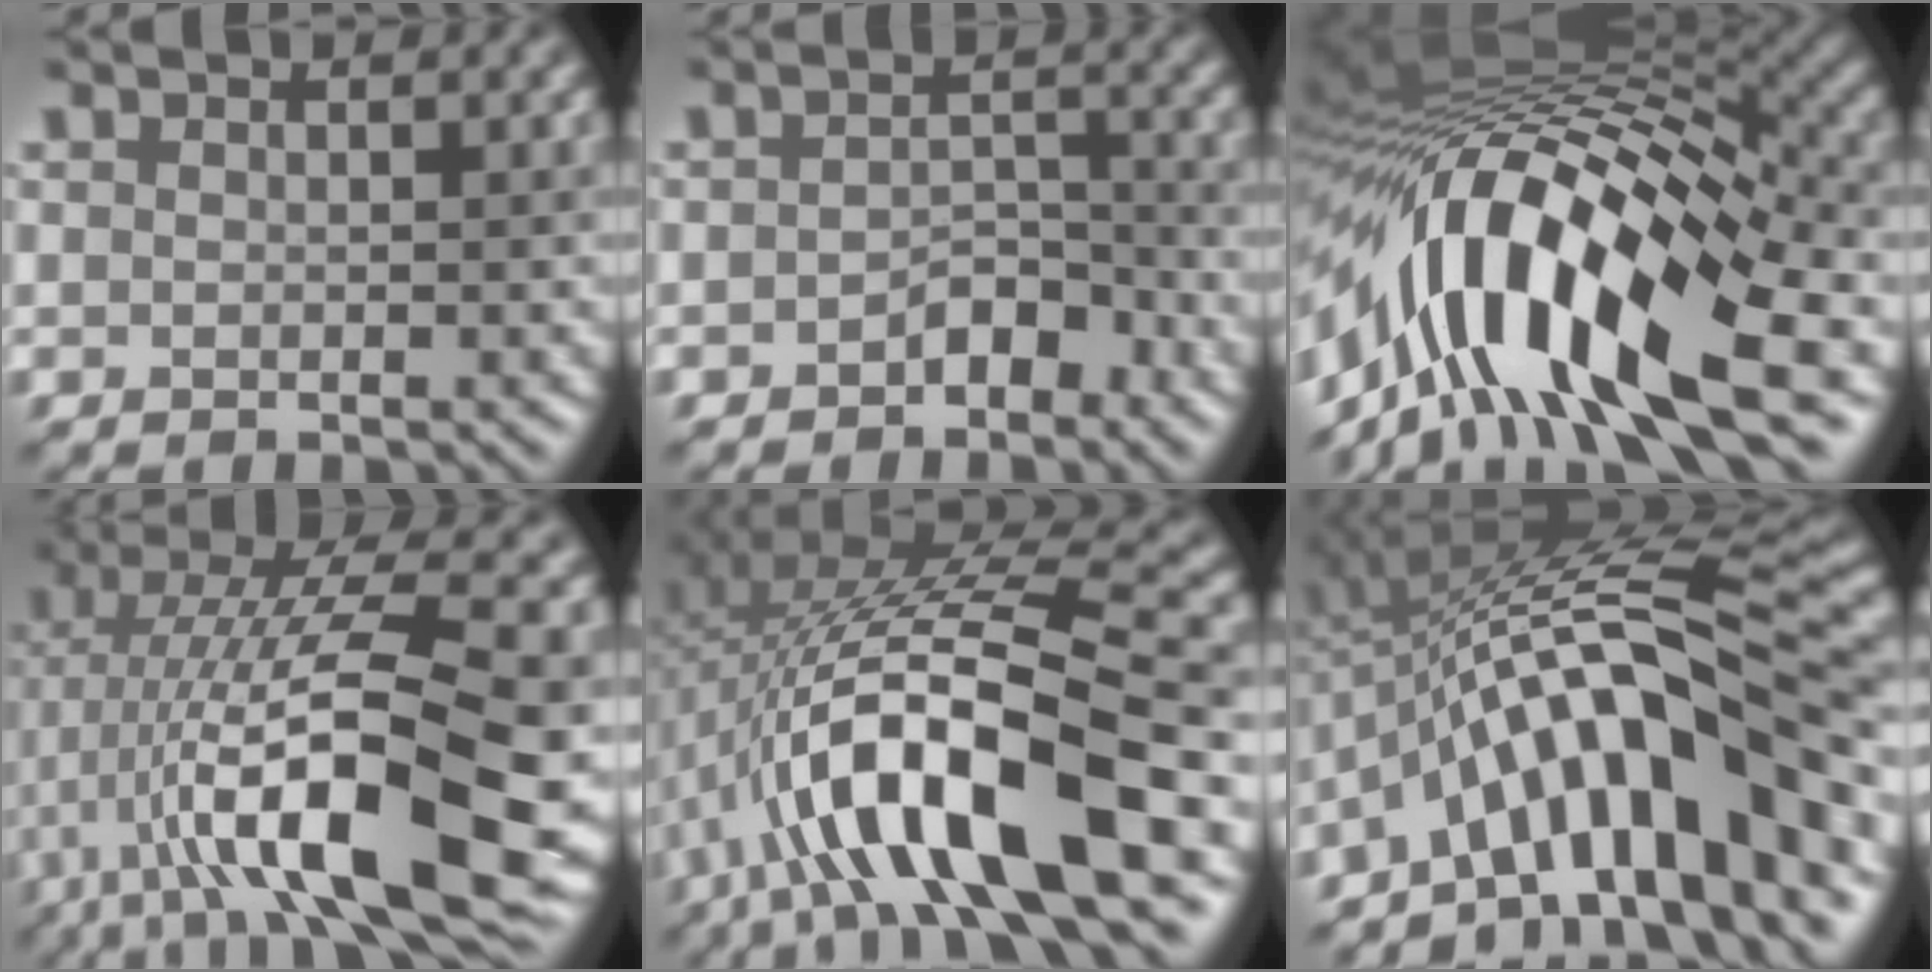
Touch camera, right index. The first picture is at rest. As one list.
[{"total": 2.6, "force": [-1.7, 1.4, 1.4], "torque": [-0.022, 0.012, -0.027]}, {"total": 15.5, "force": [-3.9, 5.9, 13.8], "torque": [-0.243, 0.024, -0.073]}, {"total": 15.3, "force": [-3.2, 4.4, 14.2], "torque": [-0.235, 0.023, -0.049]}, {"total": 13.2, "force": [-4.4, 3.8, 11.9], "torque": [-0.217, 0.012, -0.073]}, {"total": 13.1, "force": [-5.2, 3.7, 11.4], "torque": [-0.160, 0.026, -0.086]}]